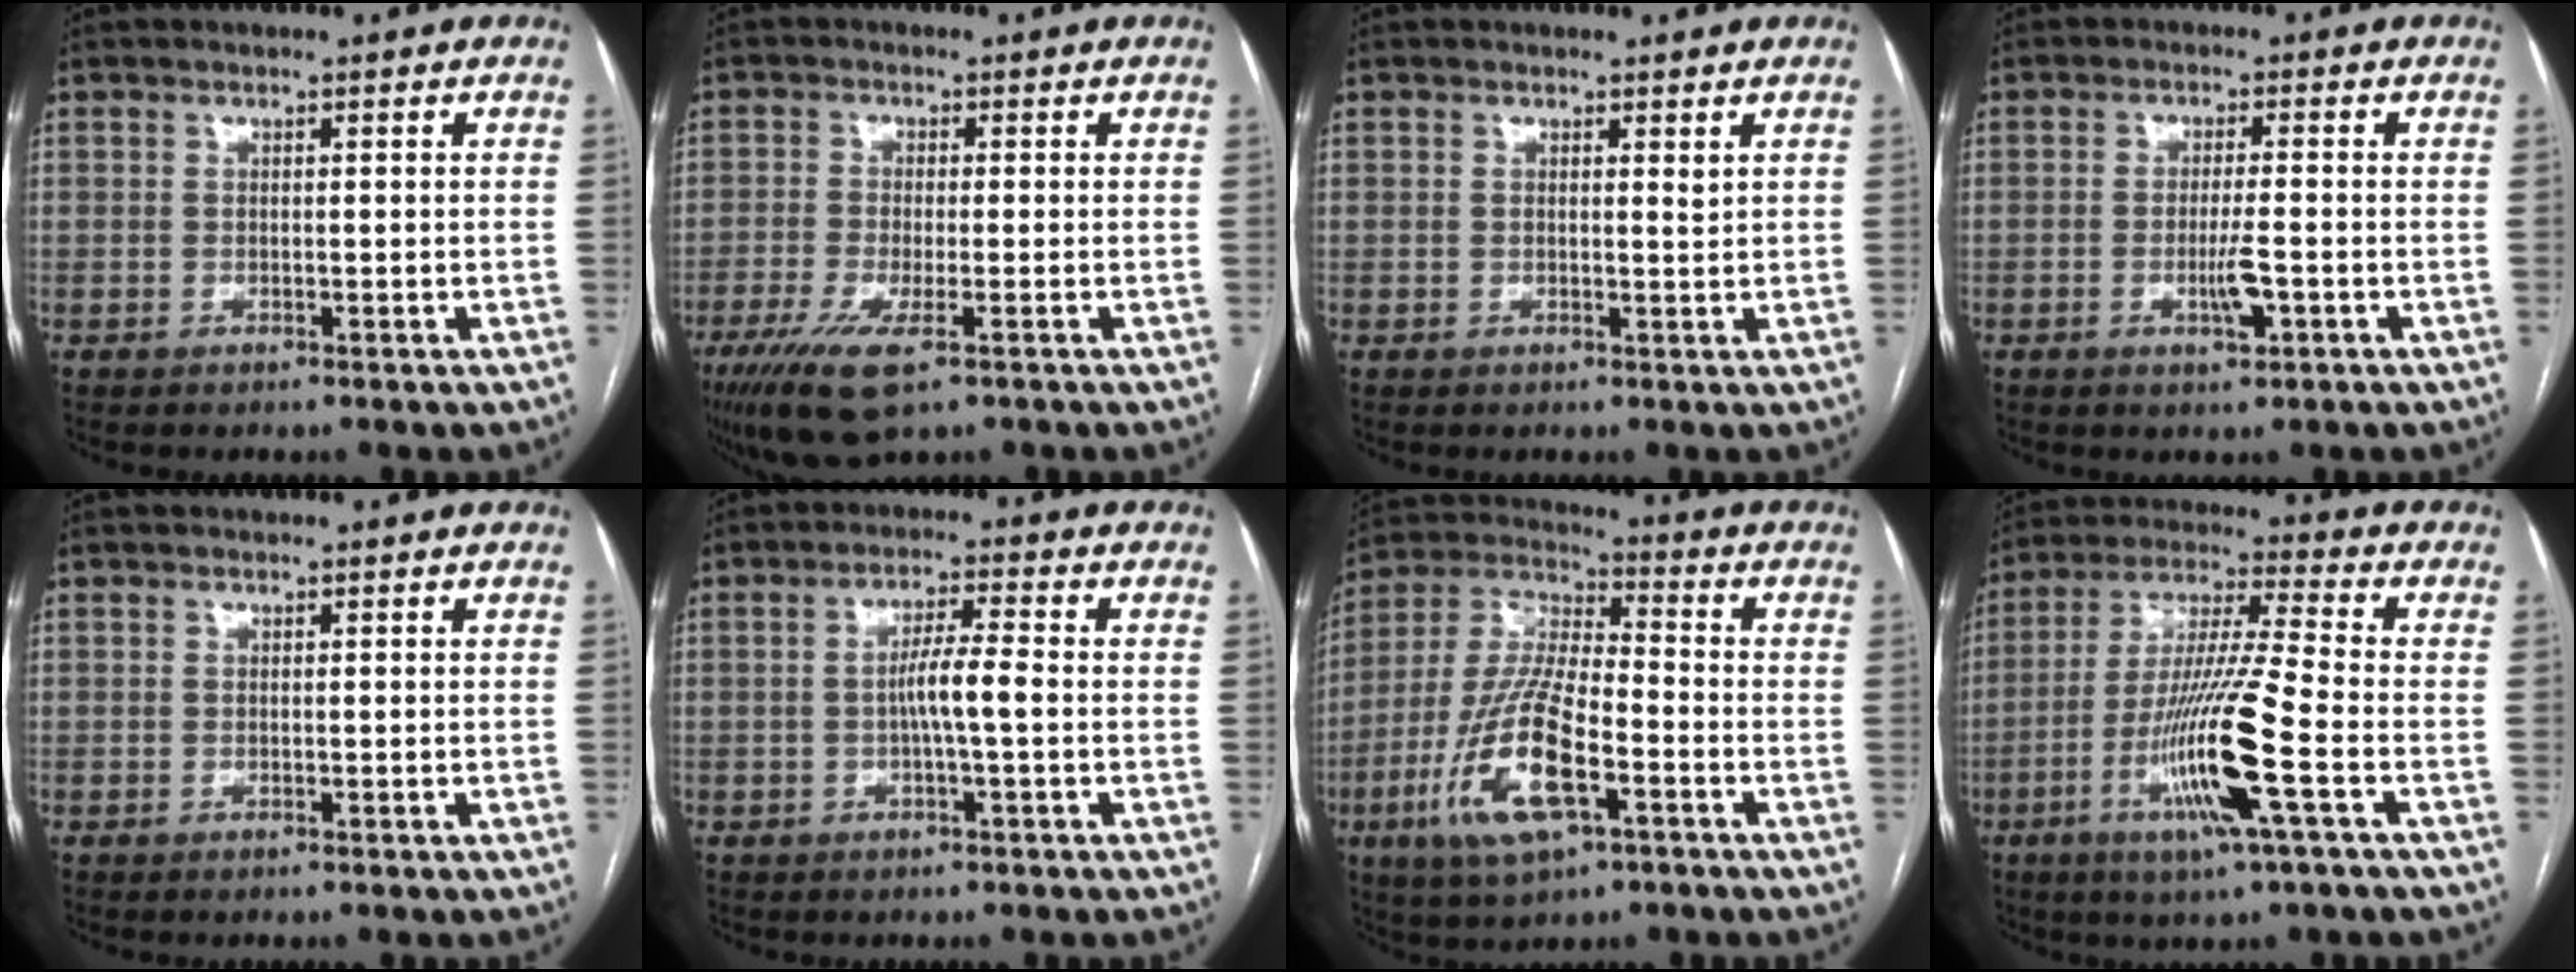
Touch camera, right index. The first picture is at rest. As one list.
[{"total": 8.4, "force": [-4.7, 1.9, 6.7], "torque": [-0.130, -0.024, -0.078]}, {"total": 0.8, "force": [0.5, 0.1, 0.6], "torque": [-0.010, 0.000, 0.009]}, {"total": 3.9, "force": [-1.4, 0.3, 3.6], "torque": [-0.068, -0.004, -0.022]}, {"total": 0.0}, {"total": 4.6, "force": [-0.6, 0.0, 4.5], "torque": [-0.085, 0.006, -0.012]}, {"total": 15.8, "force": [-5.9, 4.3, 14.0], "torque": [-0.300, -0.010, -0.103]}, {"total": 14.8, "force": [-5.2, -0.6, 13.8], "torque": [-0.277, -0.015, -0.101]}]